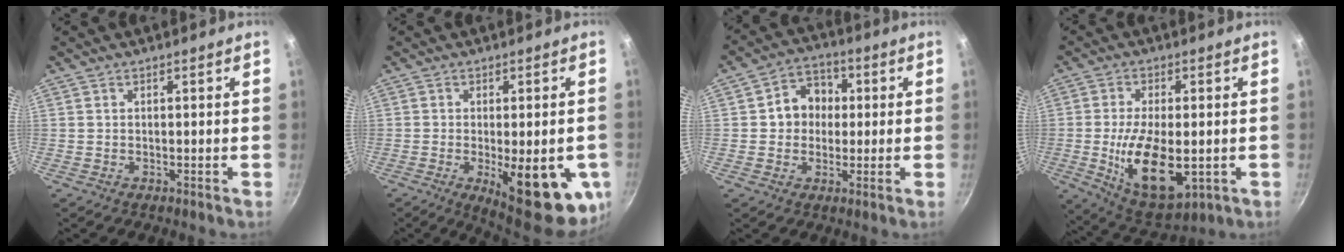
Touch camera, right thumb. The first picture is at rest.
{"total": 17.6, "force": [-5.4, 6.6, 15.4], "torque": [-0.151, -0.014, -0.052]}
{"total": 8.1, "force": [0.7, 6.9, 4.2], "torque": [-0.030, 0.015, 0.001]}
{"total": 15.0, "force": [-2.5, 7.3, 12.8], "torque": [-0.213, -0.015, -0.024]}